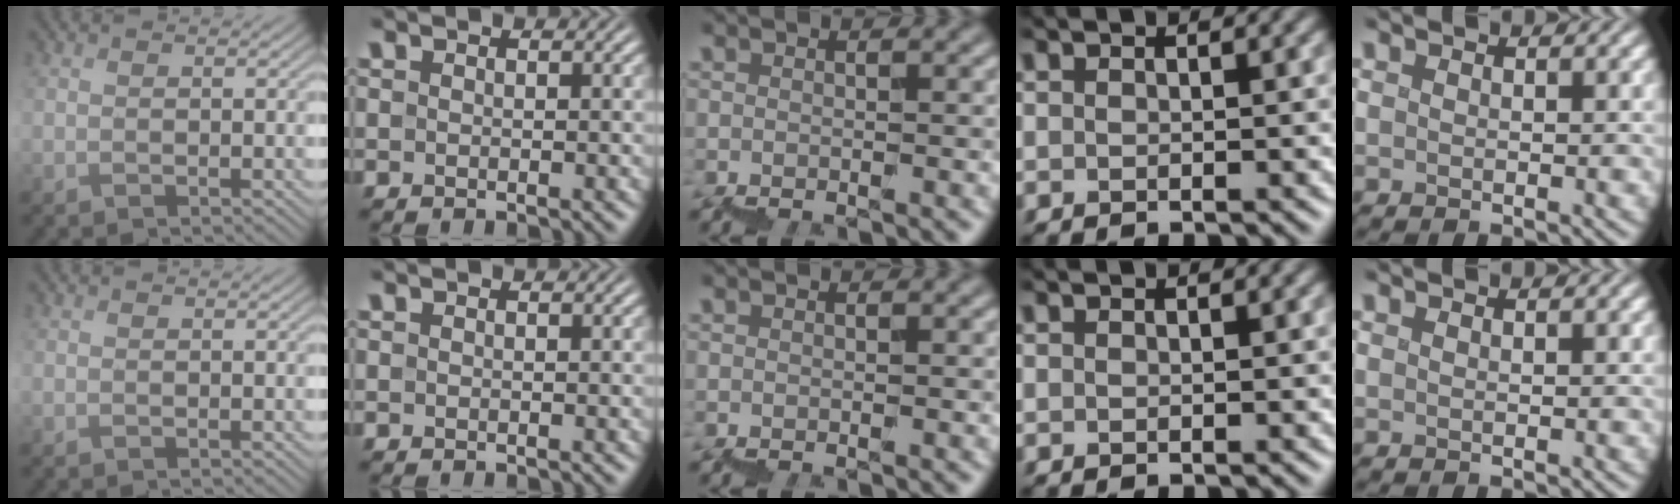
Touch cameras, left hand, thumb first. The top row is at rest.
{}